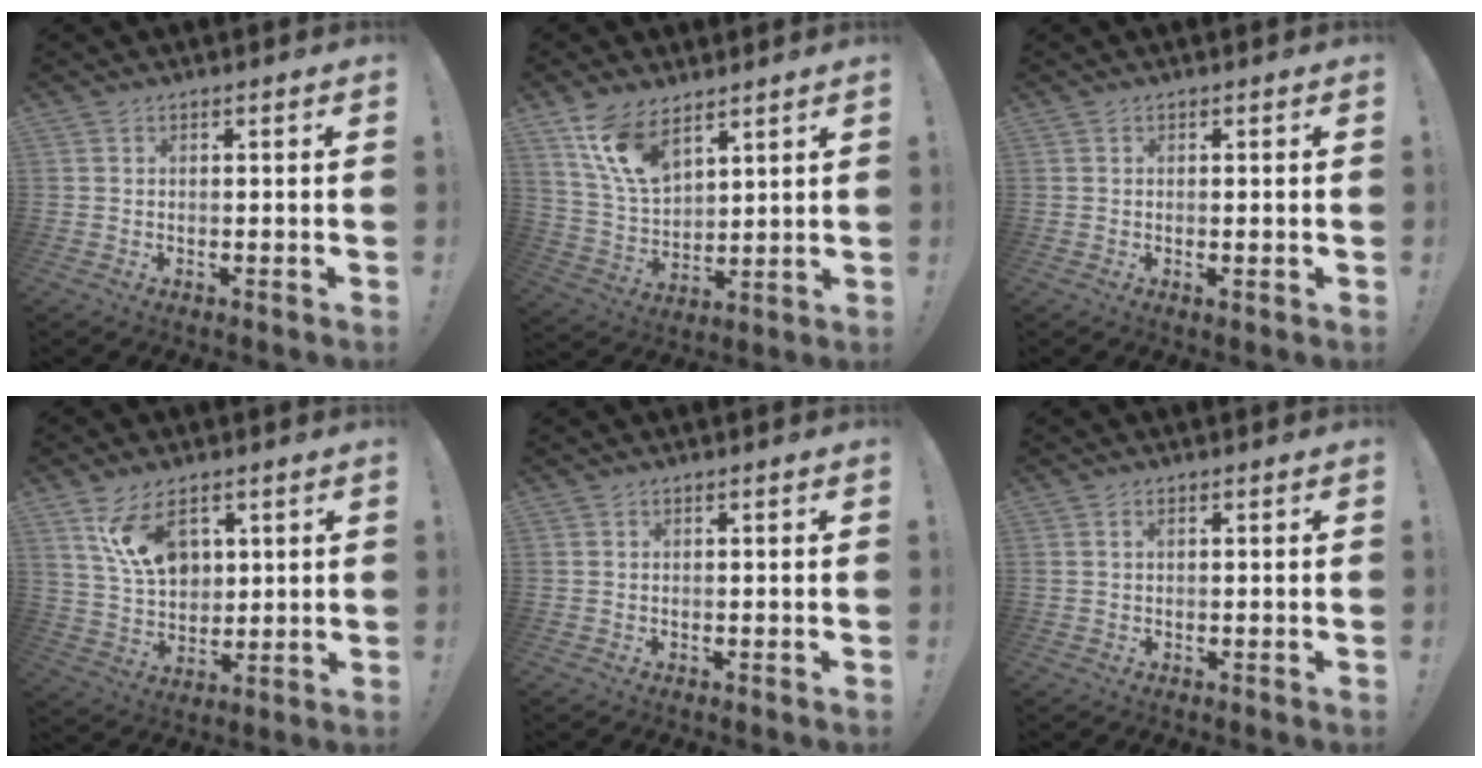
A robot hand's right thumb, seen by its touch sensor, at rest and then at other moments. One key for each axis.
{"total": 12.8, "fx": 8.6, "fy": 6.7, "fz": 6.7, "tx": -0.139, "ty": -0.044, "tz": 0.168}
{"total": 0.9, "fx": 0.1, "fy": -0.1, "fz": 0.9, "tx": -0.012, "ty": -0.004, "tz": 0.002}
{"total": 12.5, "fx": 6.2, "fy": 7.9, "fz": 7.5, "tx": -0.128, "ty": -0.027, "tz": 0.120}
{"total": 0.0}
{"total": 0.8, "fx": 0.3, "fy": 0.3, "fz": 0.6, "tx": -0.017, "ty": 0.002, "tz": 0.007}